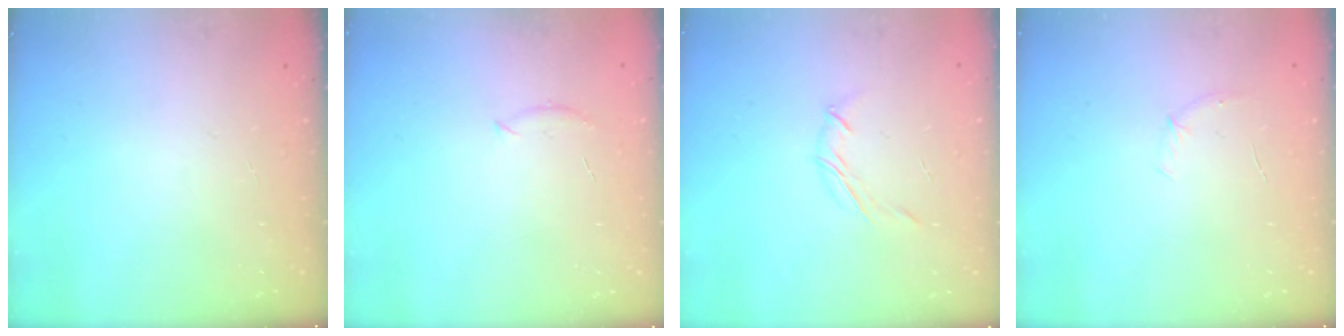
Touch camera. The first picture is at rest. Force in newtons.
{"total": 5.5, "press": 5.2, "slide": 1.5}
{"total": 4.4, "press": 4.3, "slide": 0.8}
{"total": 3.8, "press": 3.6, "slide": 1.2}